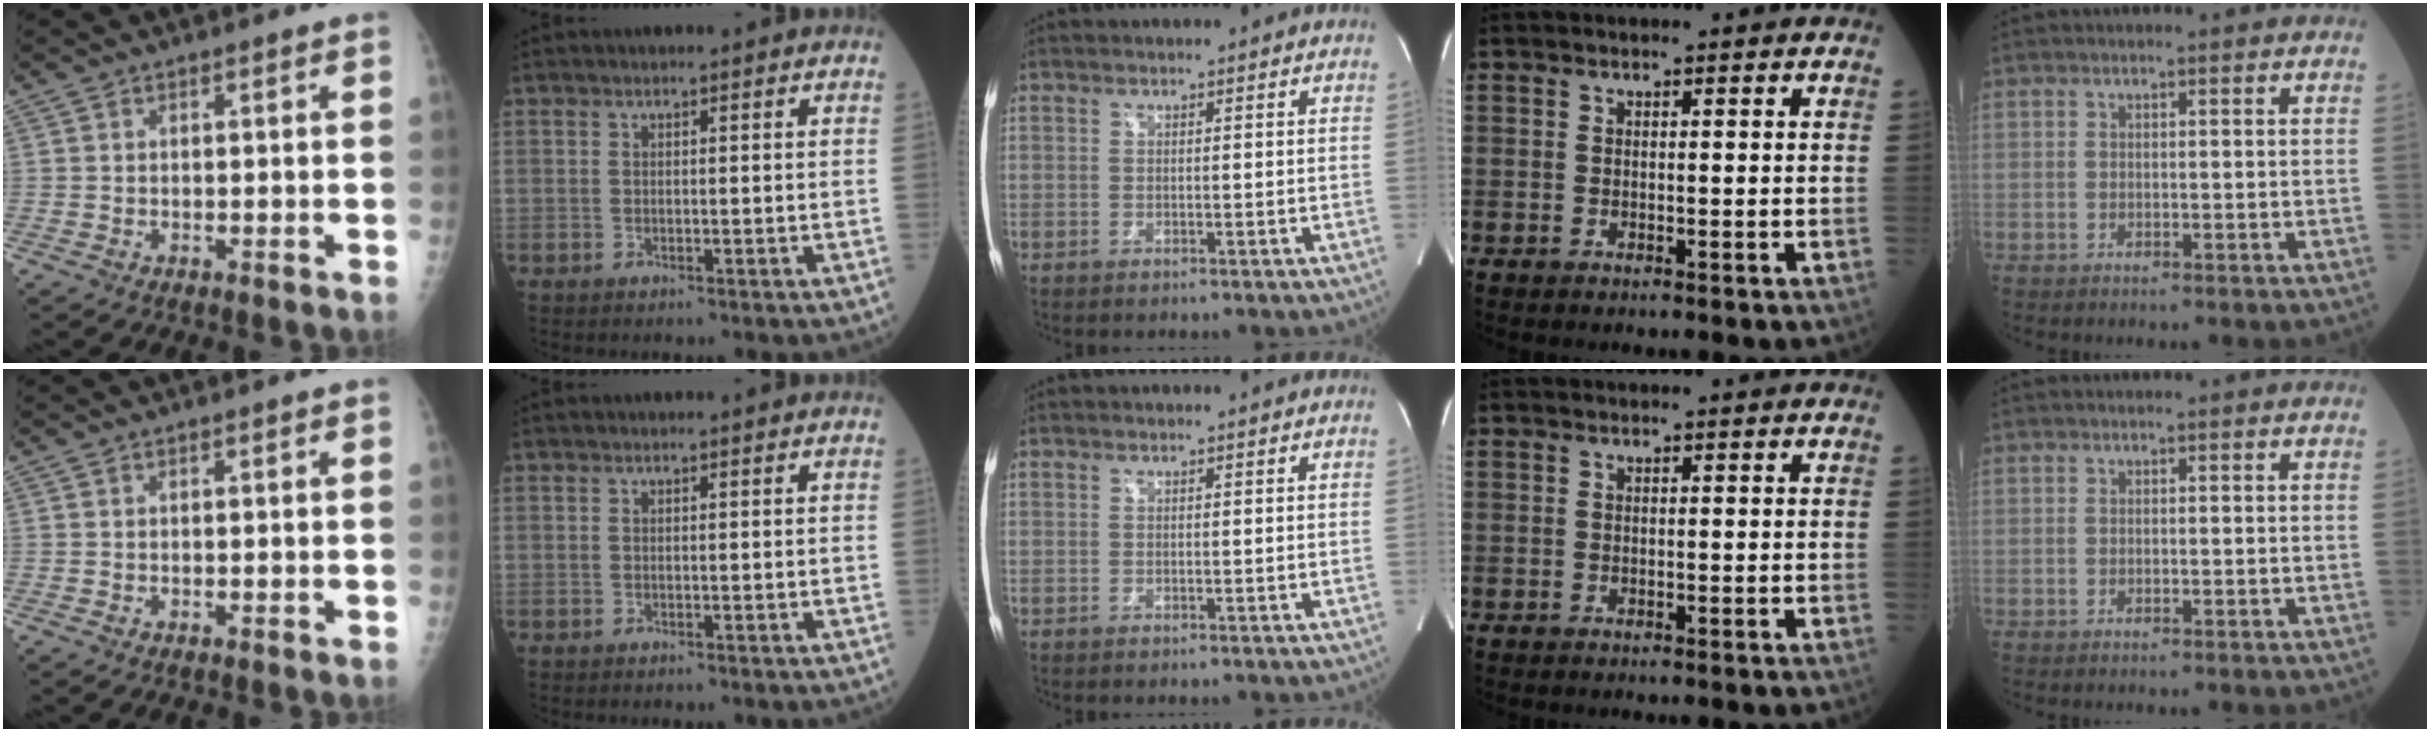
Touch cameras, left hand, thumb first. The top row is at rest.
{}